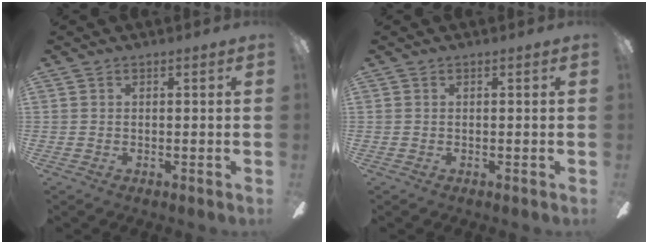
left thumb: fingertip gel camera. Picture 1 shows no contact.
{"total": 0.0}